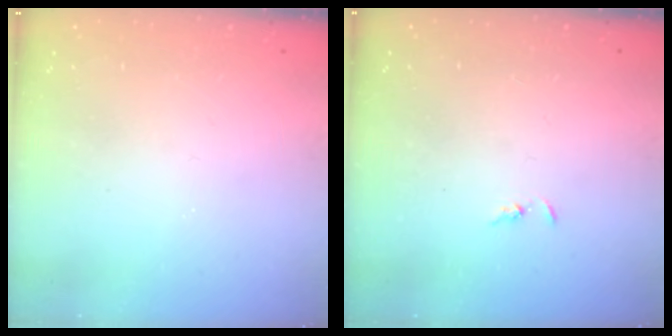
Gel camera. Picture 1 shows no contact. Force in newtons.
{"total": 1.3, "press": 1.2, "slide": 0.3}